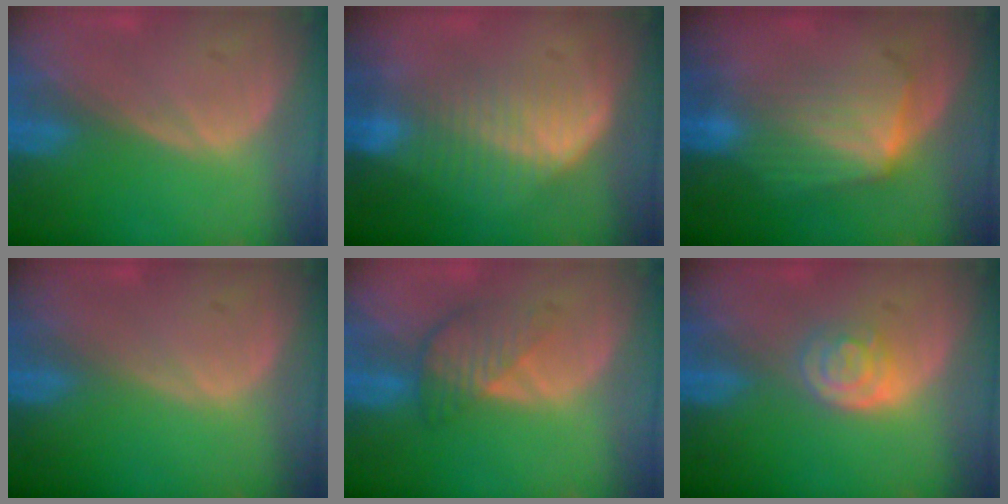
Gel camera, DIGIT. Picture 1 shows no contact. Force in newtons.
{"total": 6.7, "press": 6.2, "slide": 2.4}
{"total": 7.1, "press": 6.5, "slide": 2.9}
{"total": 0.0}
{"total": 4.5, "press": 4.0, "slide": 2.1}
{"total": 3.6, "press": 3.5, "slide": 1.1}